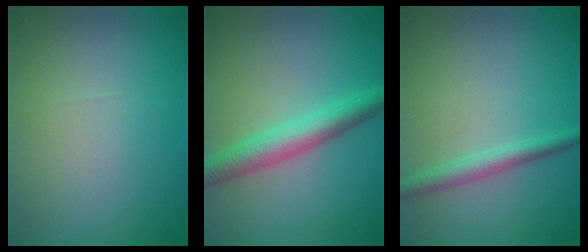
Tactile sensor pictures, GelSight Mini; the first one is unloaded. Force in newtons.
{"total": 4.2, "press": 4.2, "slide": 0.1}
{"total": 2.3, "press": 2.3, "slide": 0.0}